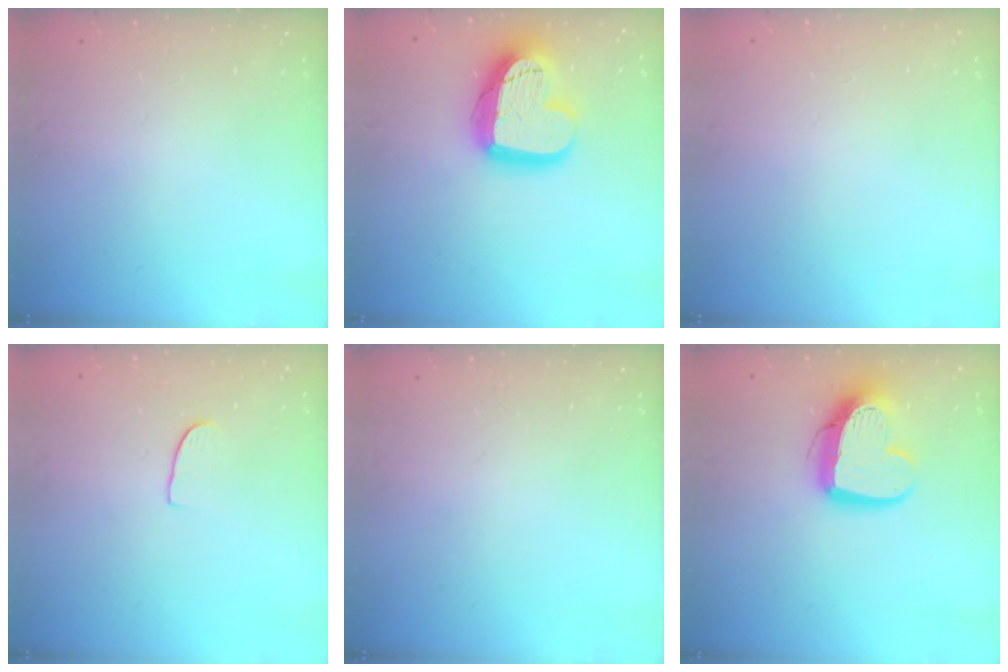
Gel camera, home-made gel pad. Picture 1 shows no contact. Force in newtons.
{"total": 19.5, "press": 19.4, "slide": 1.4}
{"total": 0.0}
{"total": 5.4, "press": 5.4, "slide": 0.3}
{"total": 0.0}
{"total": 14.9, "press": 14.8, "slide": 1.5}